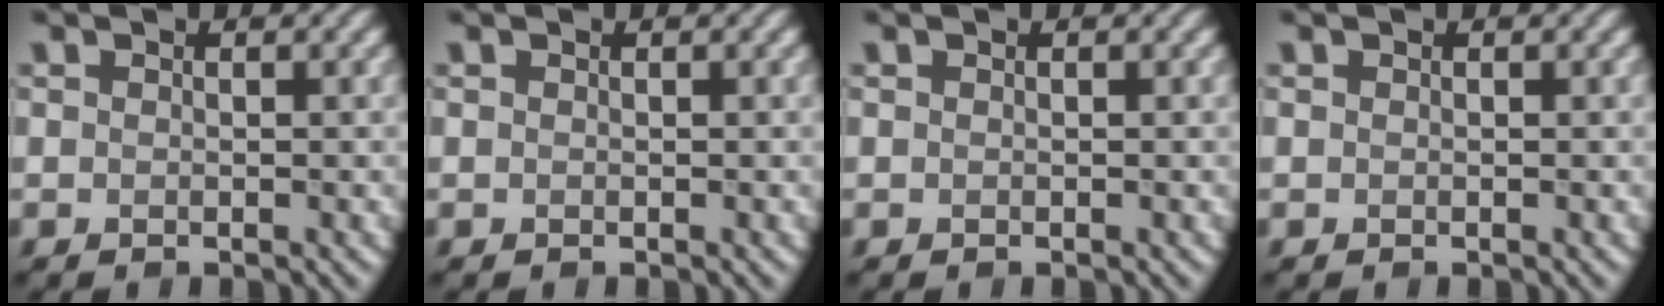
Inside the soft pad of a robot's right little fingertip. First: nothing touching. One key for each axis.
{"total": 0.0}
{"total": 0.0}
{"total": 0.0}